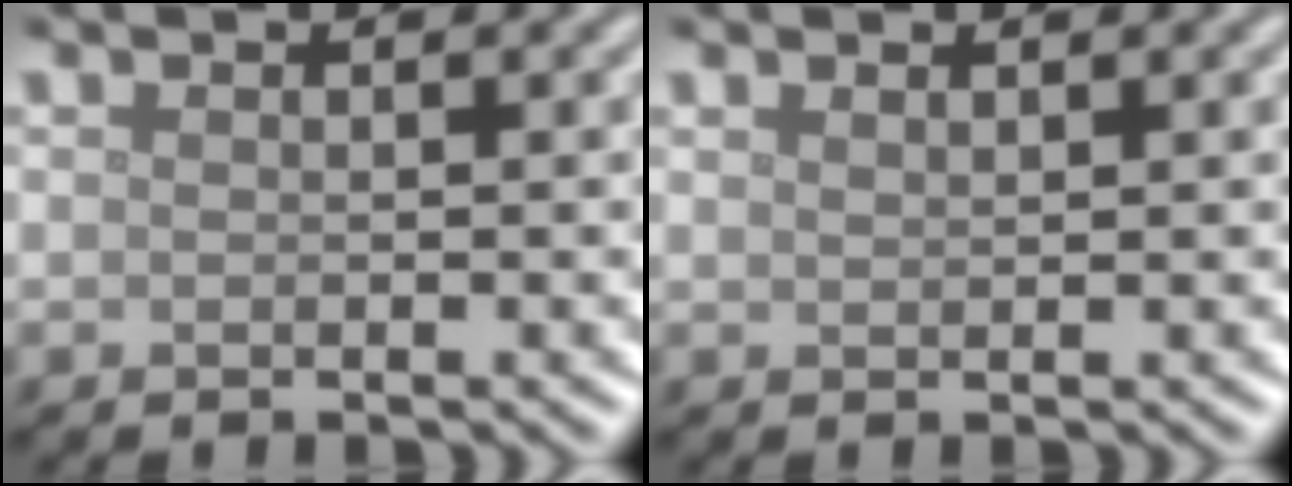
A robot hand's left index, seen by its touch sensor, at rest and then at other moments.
{"total": 0.6, "force": [0.6, 0.1, 0.2], "torque": [-0.001, 0.000, 0.012]}